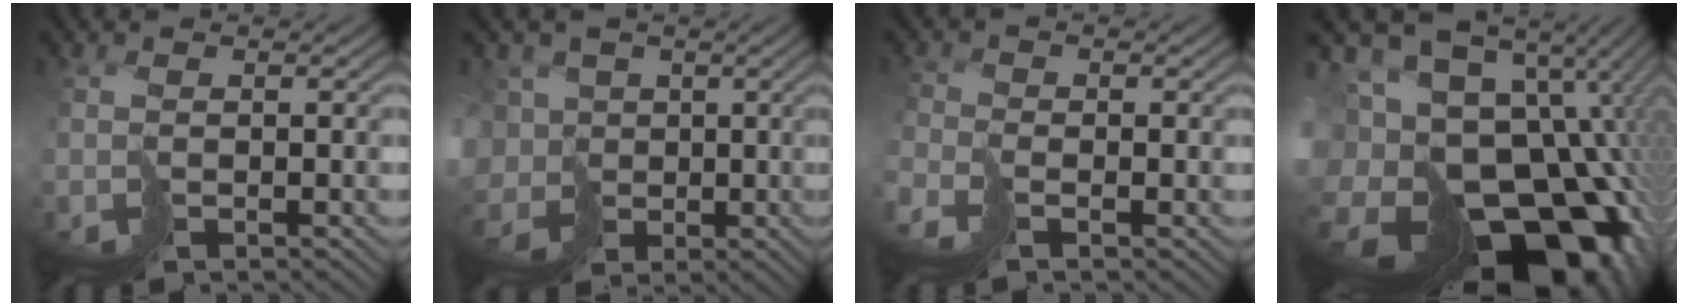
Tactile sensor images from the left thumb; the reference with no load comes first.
{"total": 10.3, "force": [-4.1, 8.3, 4.5], "torque": [-0.104, -0.032, -0.068]}
{"total": 2.2, "force": [-2.2, 0.0, 0.0], "torque": [0.012, -0.001, -0.053]}
{"total": 20.1, "force": [-5.7, 14.3, 13.0], "torque": [-0.241, -0.027, -0.056]}